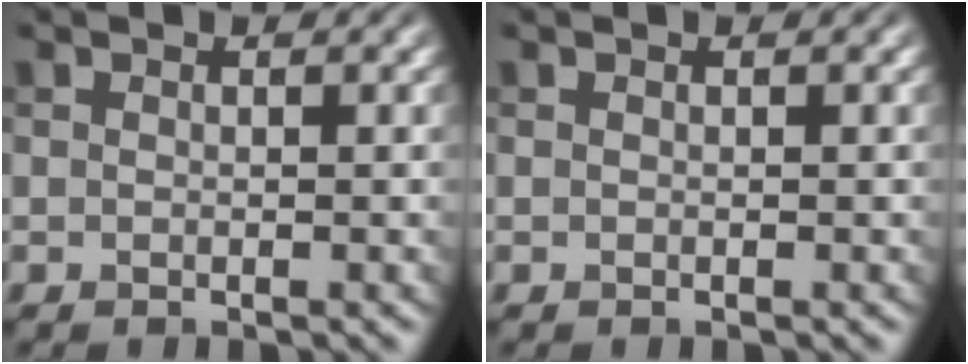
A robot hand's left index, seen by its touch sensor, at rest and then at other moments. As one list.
[{"total": 0.0}]